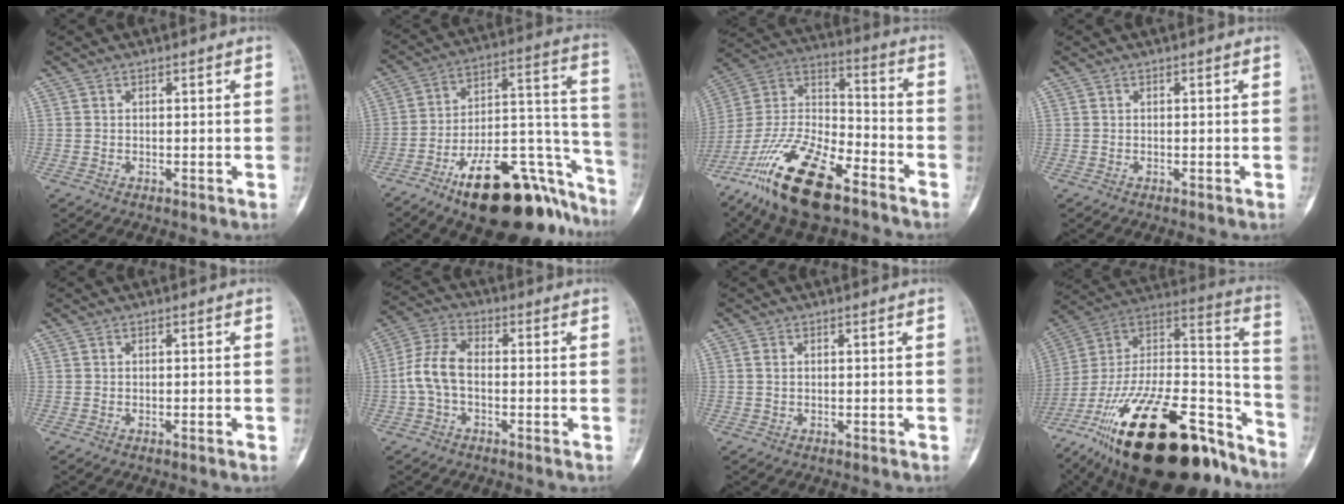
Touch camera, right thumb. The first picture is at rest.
{"total": 27.5, "force": [-17.0, 10.8, 18.7], "torque": [-0.174, 0.125, -0.258]}
{"total": 22.8, "force": [-14.9, 8.6, 15.0], "torque": [-0.311, 0.060, -0.277]}
{"total": 0.0}
{"total": 0.8, "force": [-0.4, 0.2, 0.7], "torque": [-0.011, 0.005, -0.003]}
{"total": 7.8, "force": [-1.2, 4.6, 6.2], "torque": [-0.129, 0.025, -0.034]}
{"total": 1.0, "force": [0.1, 0.7, 0.7], "torque": [-0.015, 0.000, 0.000]}
{"total": 39.8, "force": [-24.8, 16.3, 26.5], "torque": [-0.400, 0.042, -0.399]}